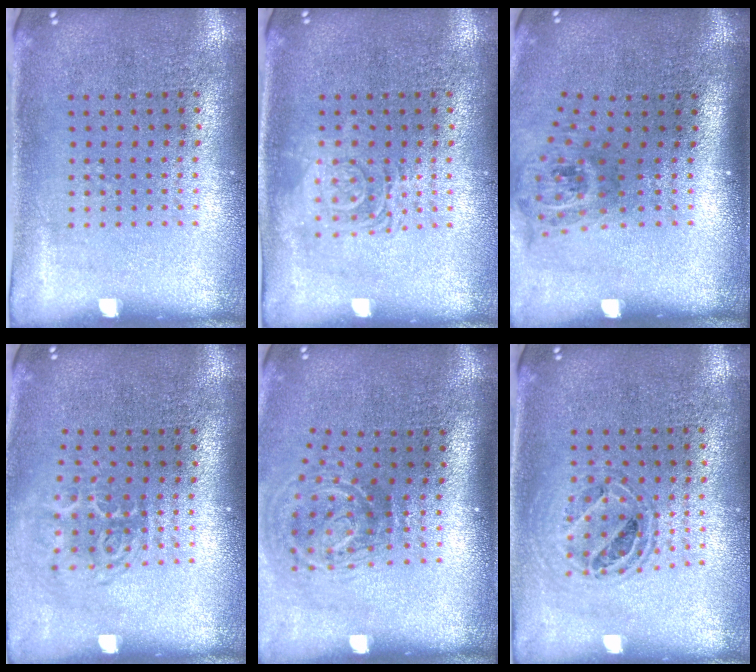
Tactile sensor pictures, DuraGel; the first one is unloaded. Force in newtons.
{"total": 2.7, "press": 2.6, "slide": 0.4}
{"total": 2.0, "press": 1.4, "slide": 1.5}
{"total": 1.7, "press": 1.1, "slide": 1.3}
{"total": 2.1, "press": 1.2, "slide": 1.6}
{"total": 0.8, "press": 0.8, "slide": 0.1}